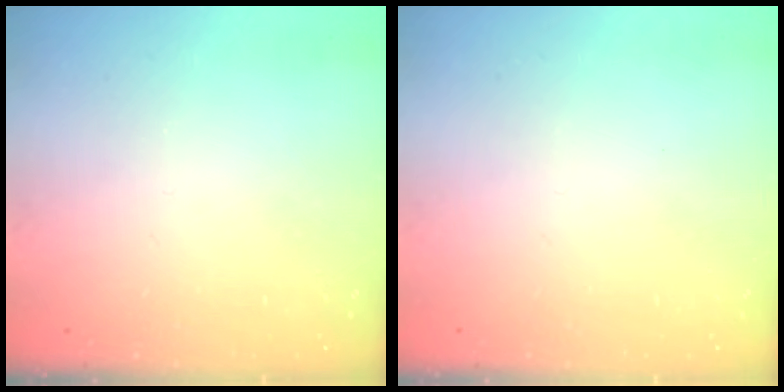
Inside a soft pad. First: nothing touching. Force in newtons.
{"total": 1.7, "press": 1.6, "slide": 0.1}